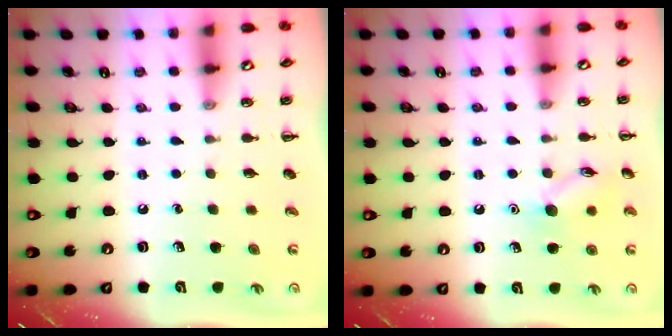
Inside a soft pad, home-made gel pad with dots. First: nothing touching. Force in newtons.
{"total": 8.9, "press": 8.9, "slide": 0.5}